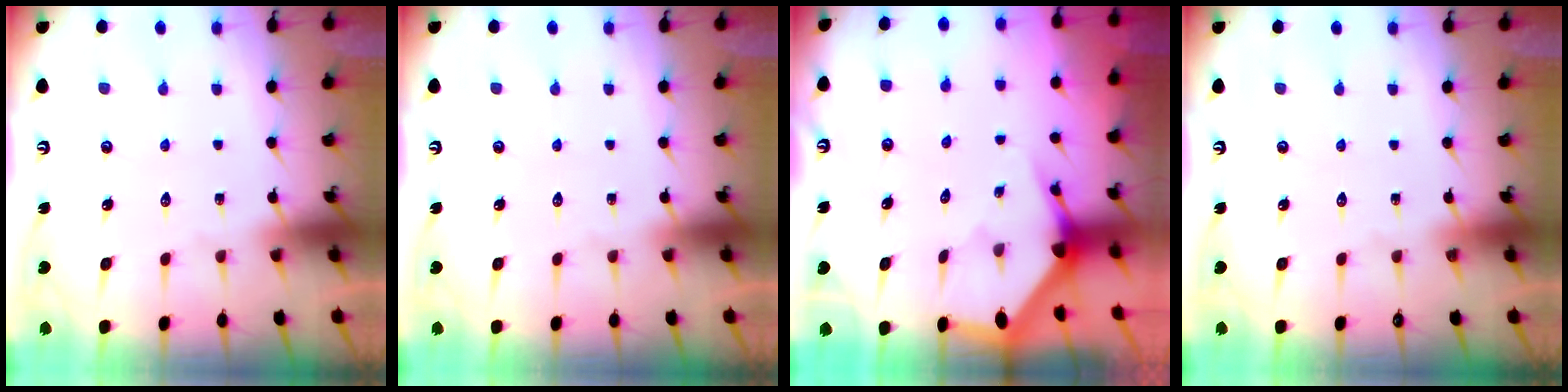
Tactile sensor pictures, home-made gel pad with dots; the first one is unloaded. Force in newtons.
{"total": 0.0}
{"total": 3.0, "press": 3.0, "slide": 0.1}
{"total": 0.0}